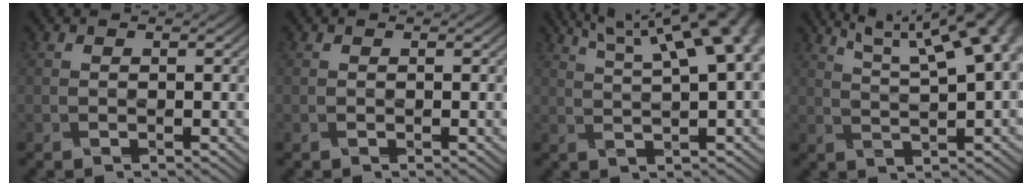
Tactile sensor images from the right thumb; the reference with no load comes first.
{"total": 0.0}
{"total": 15.2, "force": [7.0, 5.2, 12.5], "torque": [-0.162, 0.059, 0.087]}
{"total": 15.8, "force": [7.6, 5.4, 12.7], "torque": [-0.169, 0.056, 0.102]}